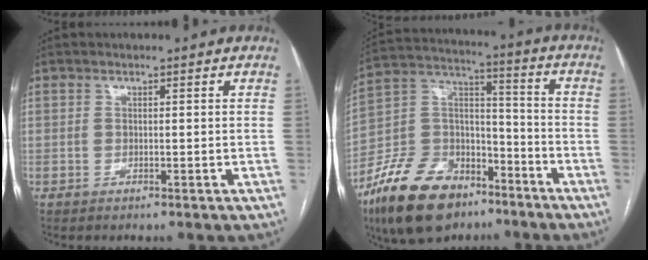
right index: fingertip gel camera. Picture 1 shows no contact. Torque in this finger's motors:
{"motor_torque": [1.07, -1.07, -0.15, -0.21]}